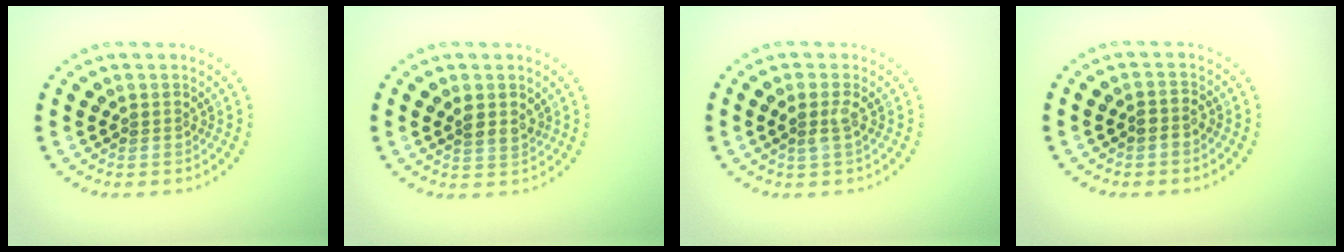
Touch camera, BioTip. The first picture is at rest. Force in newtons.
{"total": 1.9, "press": 1.8, "slide": 0.7}
{"total": 1.4, "press": 1.1, "slide": 0.8}
{"total": 1.3, "press": 1.1, "slide": 0.7}